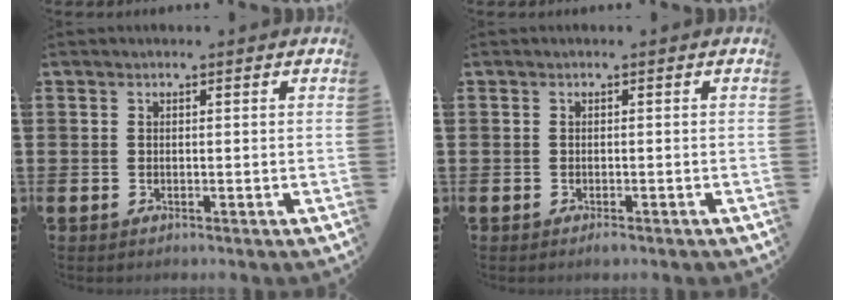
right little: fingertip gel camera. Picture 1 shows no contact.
{"total": 0.5, "force": [-0.3, 0.2, 0.4], "torque": [0.000, -0.004, -0.007]}